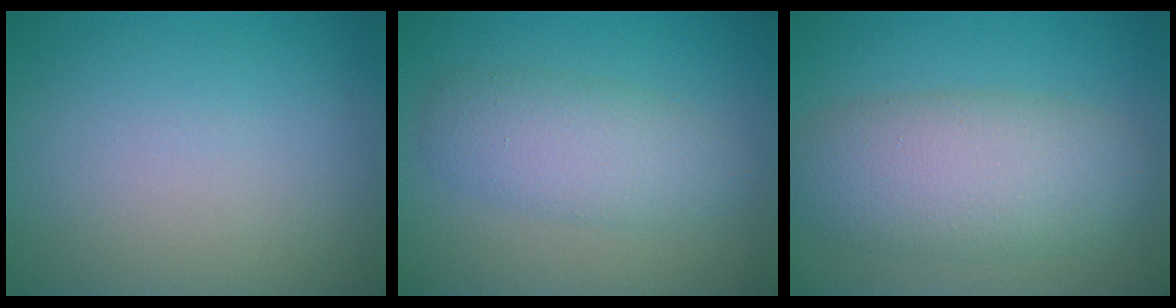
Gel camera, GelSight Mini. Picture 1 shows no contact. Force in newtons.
{"total": 4.0, "press": 4.0, "slide": 0.1}
{"total": 7.0, "press": 7.0, "slide": 0.4}